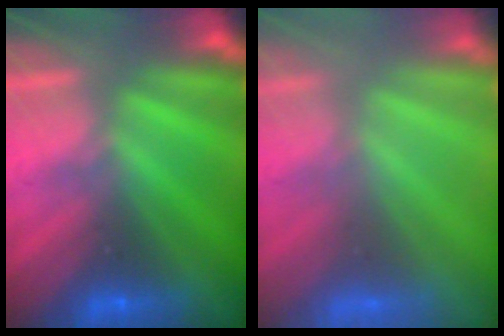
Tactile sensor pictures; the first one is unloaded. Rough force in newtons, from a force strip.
{"total": 8.6}